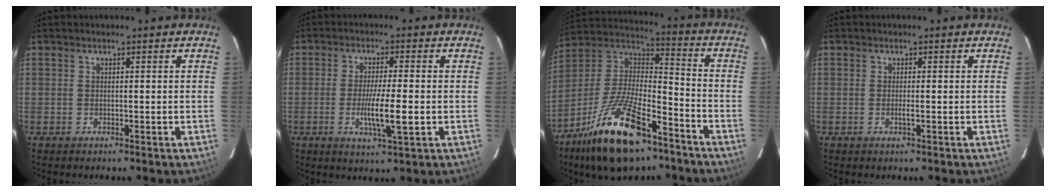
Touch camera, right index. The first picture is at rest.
{"total": 6.9, "force": [-1.4, 0.2, 6.8], "torque": [-0.120, -0.014, -0.026]}
{"total": 20.3, "force": [-13.1, 5.9, 14.2], "torque": [-0.292, -0.007, -0.236]}
{"total": 0.8, "force": [-0.2, -0.1, 0.8], "torque": [-0.016, -0.001, -0.003]}